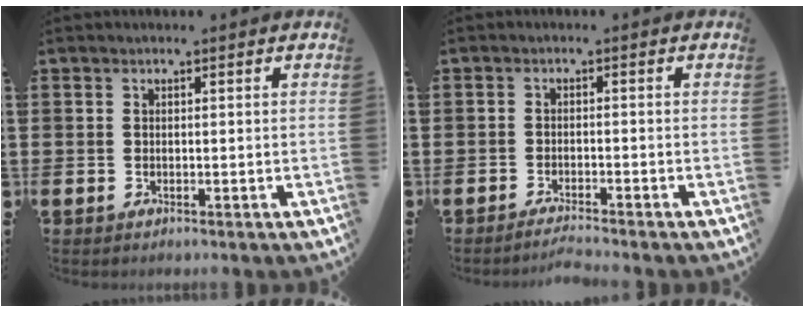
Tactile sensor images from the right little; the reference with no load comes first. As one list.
[{"total": 1.7, "force": [-1.6, -0.2, 0.6], "torque": [-0.009, 0.002, -0.032]}]